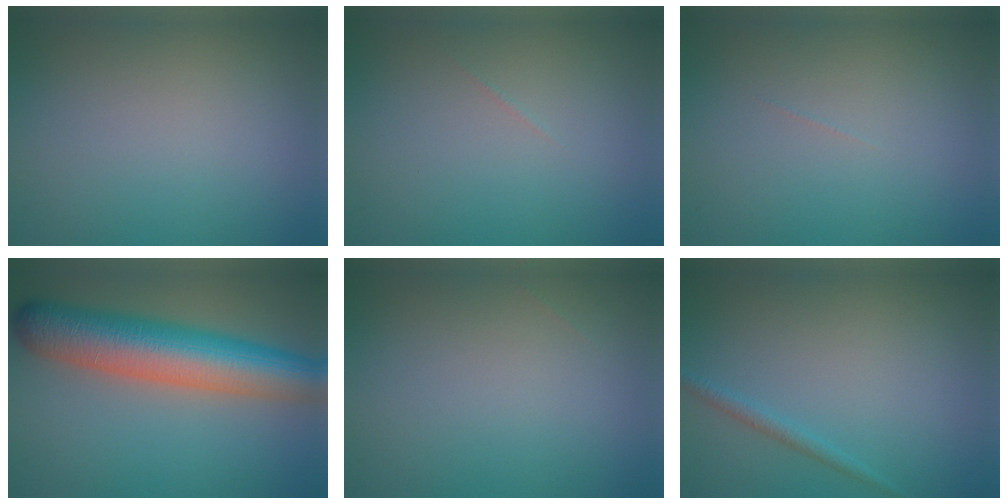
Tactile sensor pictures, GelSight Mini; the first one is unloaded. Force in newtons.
{"total": 0.0}
{"total": 0.0}
{"total": 10.2, "press": 10.2, "slide": 0.4}
{"total": 0.0}
{"total": 1.2, "press": 1.1, "slide": 0.1}